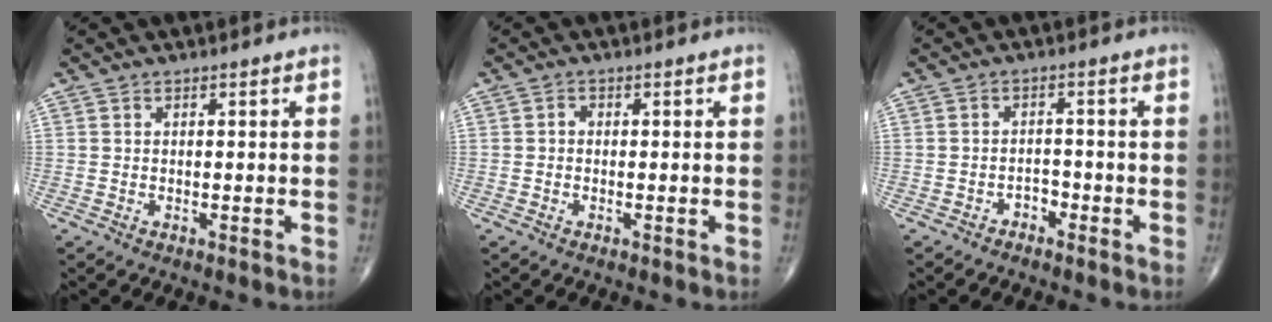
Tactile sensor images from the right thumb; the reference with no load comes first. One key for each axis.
{"total": 0.9, "fx": -0.1, "fy": 0.7, "fz": 0.5, "tx": -0.003, "ty": 0.003, "tz": -0.006}
{"total": 2.1, "fx": -1.6, "fy": 1.2, "fz": 0.6, "tx": -0.002, "ty": 0.012, "tz": -0.029}